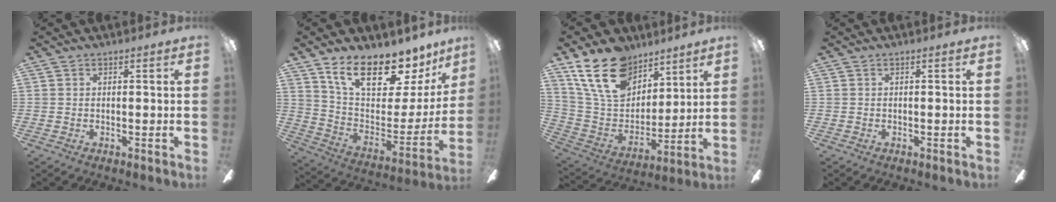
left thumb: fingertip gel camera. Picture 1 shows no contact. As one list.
[{"total": 19.5, "force": [14.8, 7.6, 10.2], "torque": [-0.171, -0.107, 0.260]}, {"total": 21.2, "force": [13.7, 12.6, 10.3], "torque": [-0.199, -0.059, 0.257]}, {"total": 0.0}]